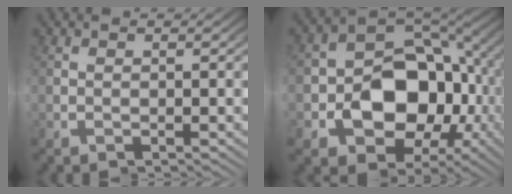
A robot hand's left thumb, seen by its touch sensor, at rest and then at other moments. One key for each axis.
{"total": 13.9, "fx": -1.9, "fy": 8.4, "fz": 10.9, "tx": -0.215, "ty": -0.034, "tz": -0.021}